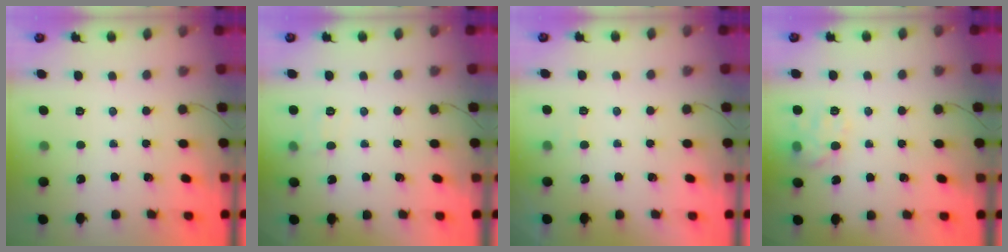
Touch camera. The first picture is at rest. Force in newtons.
{"total": 4.6, "press": 4.2, "slide": 1.9}
{"total": 2.3, "press": 2.0, "slide": 1.2}
{"total": 8.2, "press": 8.2, "slide": 0.4}